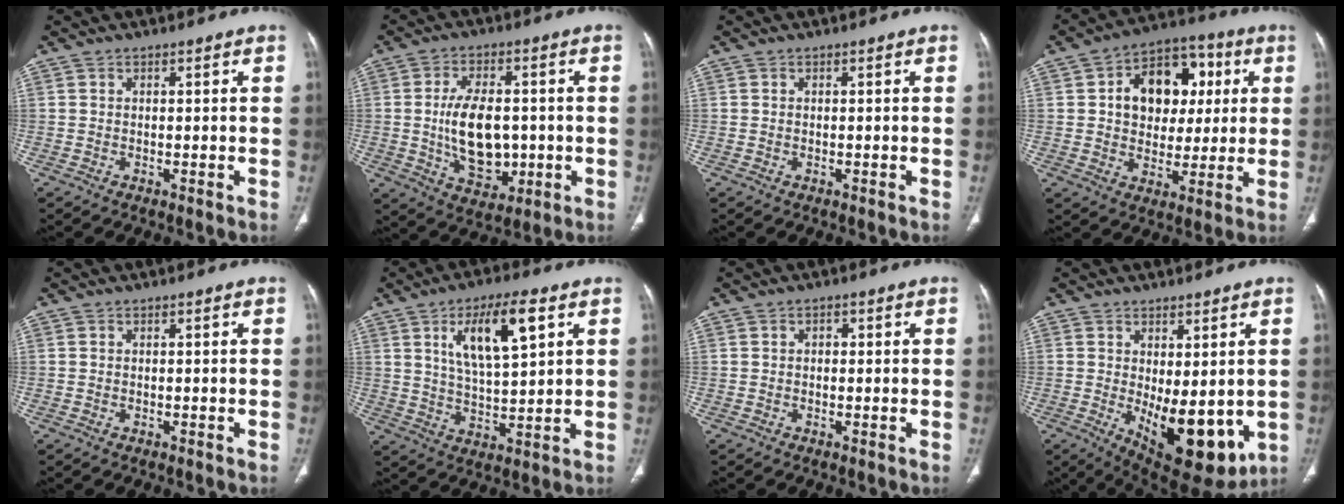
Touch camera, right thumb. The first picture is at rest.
{"total": 12.6, "force": [-0.6, 7.7, 10.0], "torque": [-0.151, -0.002, 0.001]}
{"total": 0.0}
{"total": 15.4, "force": [3.2, 11.2, 10.0], "torque": [-0.100, 0.012, 0.047]}
{"total": 0.0}
{"total": 12.8, "force": [5.2, 4.4, 10.8], "torque": [-0.176, -0.013, 0.096]}
{"total": 1.0, "force": [0.1, 0.8, 0.6], "torque": [-0.007, 0.004, 0.001]}
{"total": 13.6, "force": [-1.7, 6.1, 12.1], "torque": [-0.154, -0.026, -0.001]}